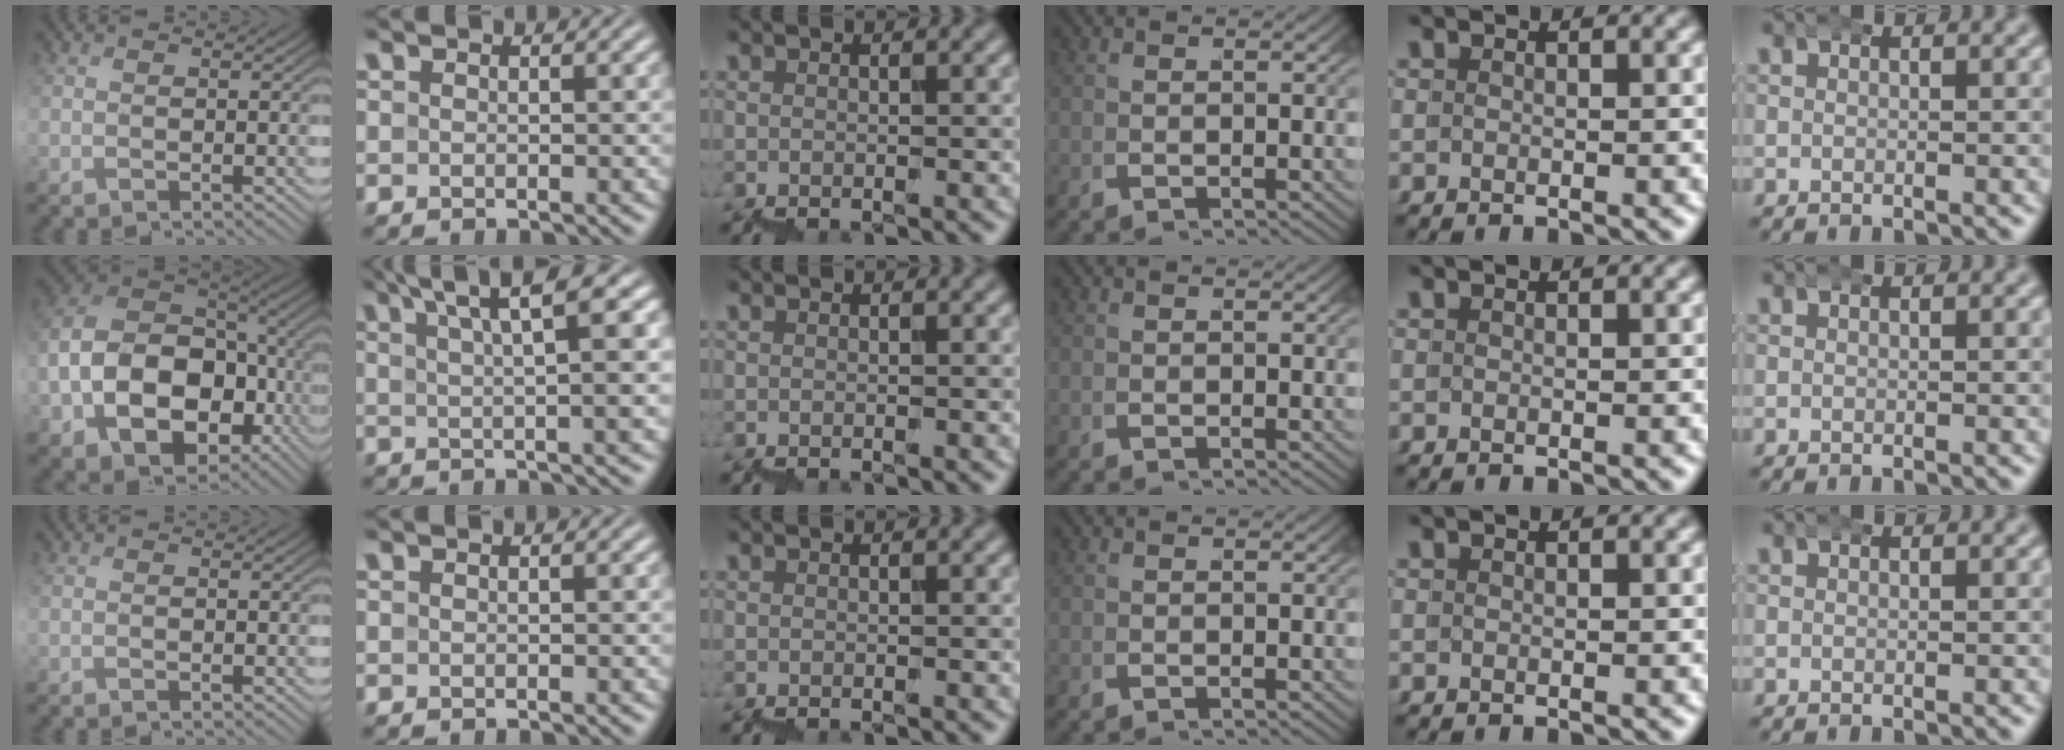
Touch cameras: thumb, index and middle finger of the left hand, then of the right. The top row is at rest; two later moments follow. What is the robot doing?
{"motion": "wrap", "object": "bubble wrap"}